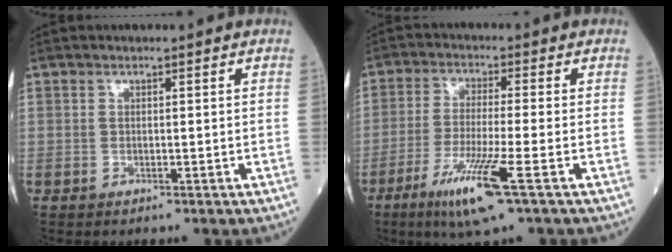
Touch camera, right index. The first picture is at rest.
{"total": 9.9, "force": [-4.9, -0.4, 8.6], "torque": [-0.169, -0.029, -0.093]}